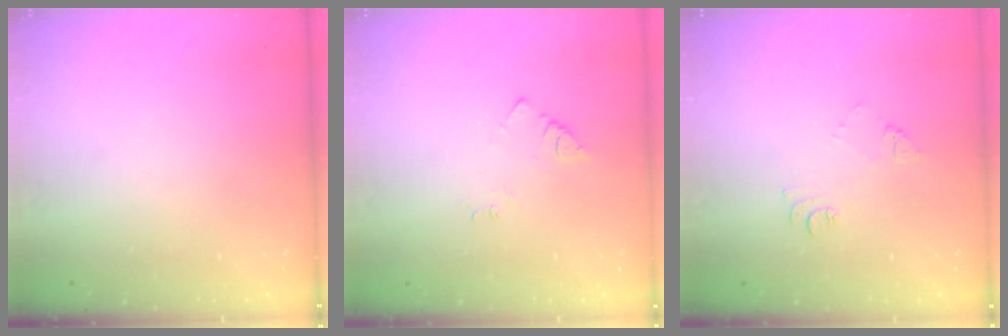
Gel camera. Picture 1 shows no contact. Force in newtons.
{"total": 2.7, "press": 2.7, "slide": 0.4}
{"total": 6.4, "press": 6.4, "slide": 0.7}